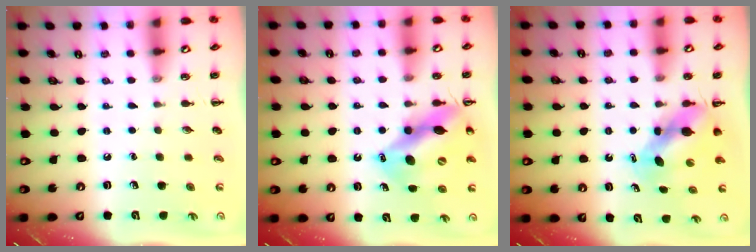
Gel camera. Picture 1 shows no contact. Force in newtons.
{"total": 14.2, "press": 13.4, "slide": 4.6}
{"total": 6.2, "press": 6.2, "slide": 0.9}